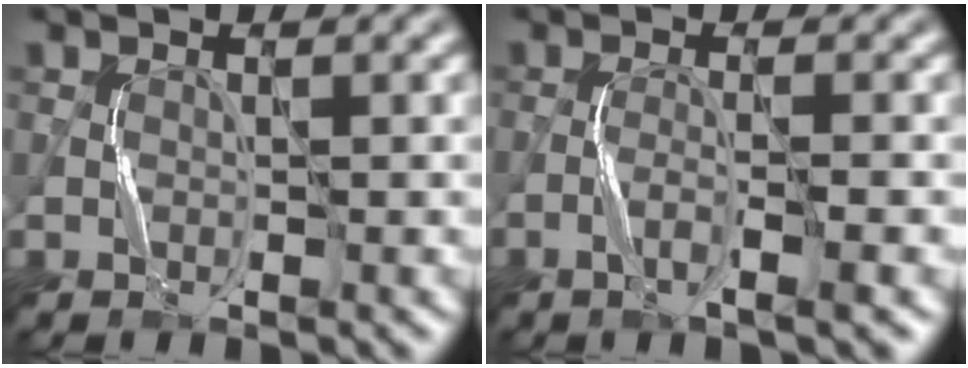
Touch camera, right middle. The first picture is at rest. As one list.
[{"total": 2.2, "force": [-1.1, 0.0, 1.9], "torque": [-0.036, 0.006, -0.025]}]